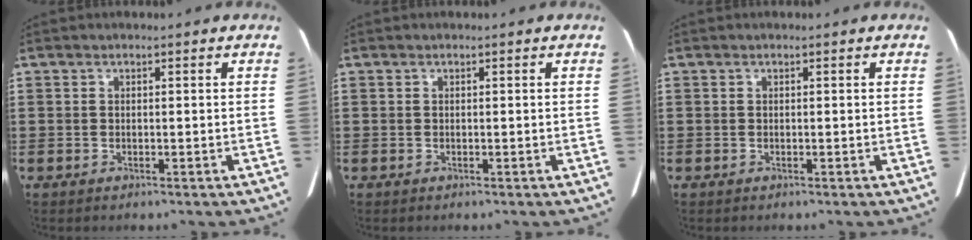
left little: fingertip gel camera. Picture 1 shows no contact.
{"total": 0.0}
{"total": 0.0}